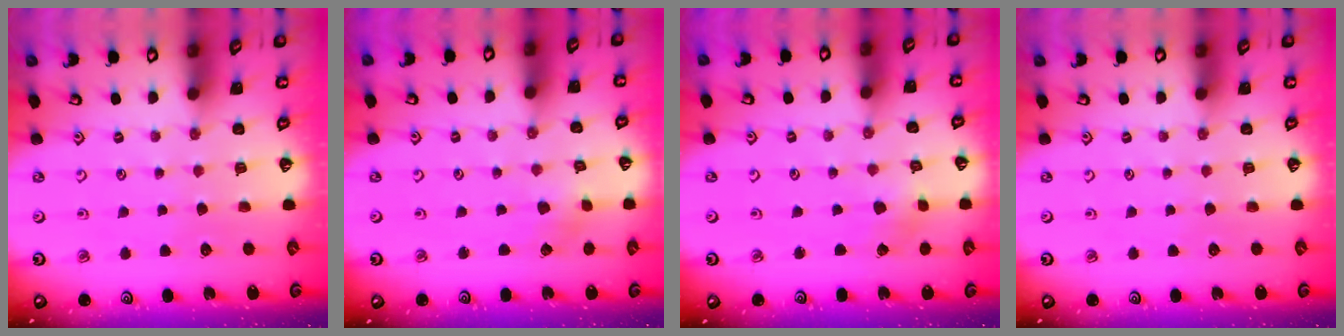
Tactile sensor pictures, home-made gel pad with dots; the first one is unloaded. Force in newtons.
{"total": 1.7, "press": 1.7, "slide": 0.1}
{"total": 2.5, "press": 2.4, "slide": 0.3}
{"total": 0.0}